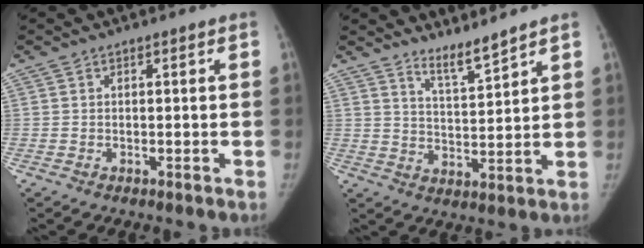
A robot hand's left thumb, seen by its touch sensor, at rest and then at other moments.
{"total": 5.5, "force": [5.0, 0.2, 2.3], "torque": [-0.039, -0.051, 0.096]}